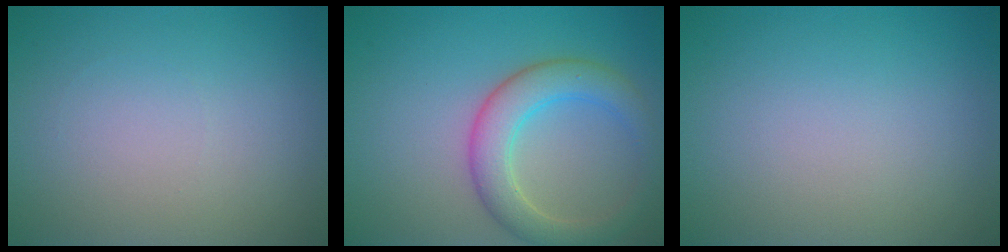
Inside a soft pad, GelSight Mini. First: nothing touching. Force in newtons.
{"total": 4.7, "press": 4.7, "slide": 0.5}
{"total": 0.0}